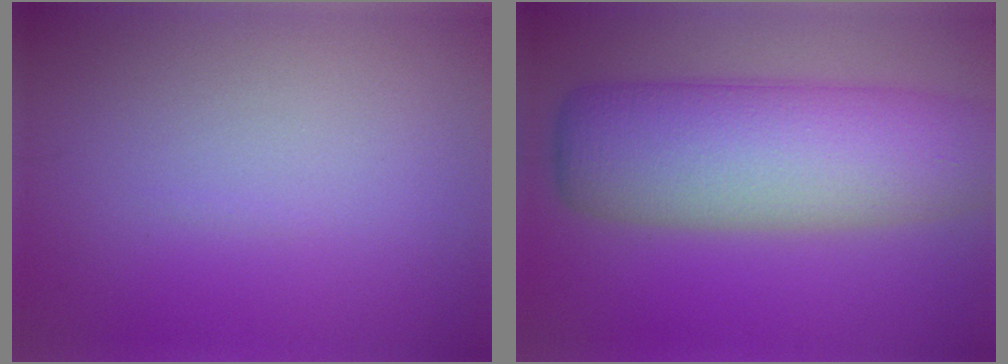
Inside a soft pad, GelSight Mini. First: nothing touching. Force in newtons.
{"total": 11.3, "press": 11.3, "slide": 0.3}